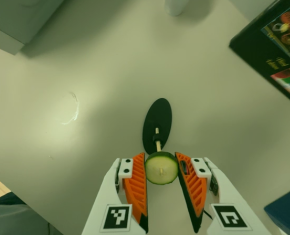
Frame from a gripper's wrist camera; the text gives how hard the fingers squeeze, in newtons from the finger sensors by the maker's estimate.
{"total": 8.7, "left": 8.8, "right": 8.5}